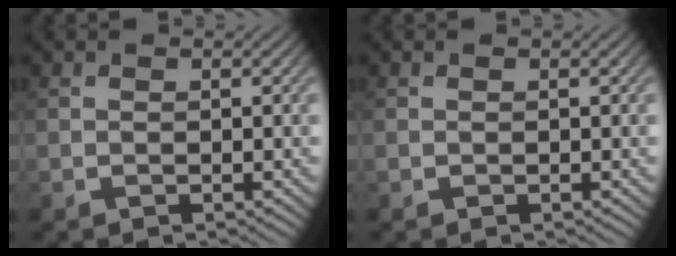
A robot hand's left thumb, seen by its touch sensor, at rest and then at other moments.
{"total": 0.0}